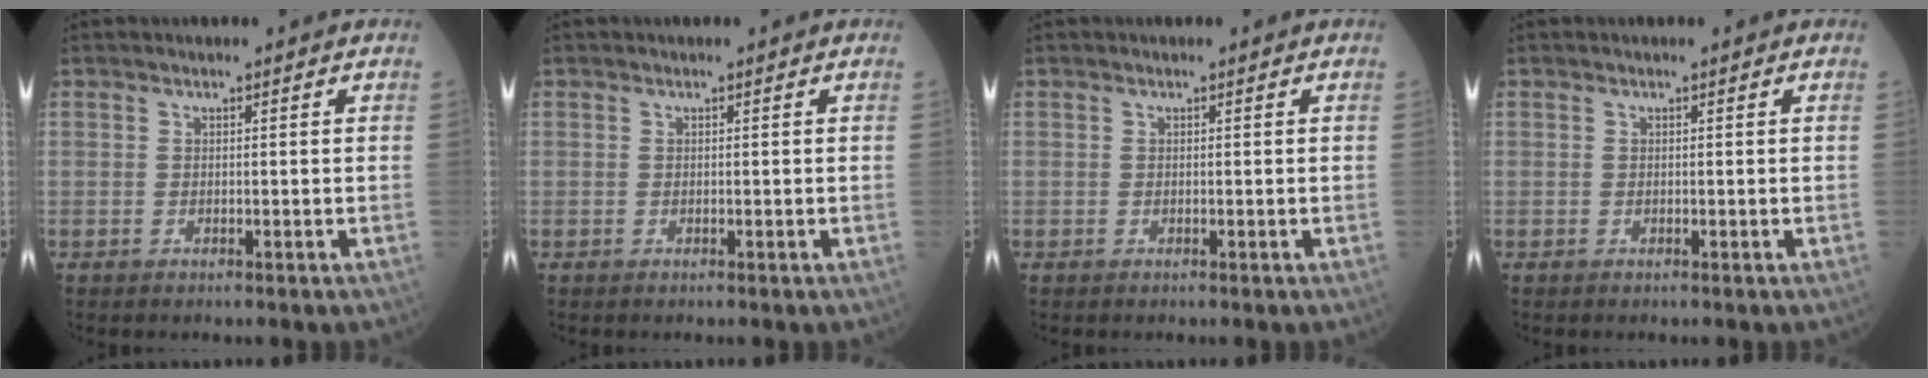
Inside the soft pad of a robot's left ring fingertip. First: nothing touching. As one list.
[{"total": 0.0}, {"total": 0.0}, {"total": 0.0}]